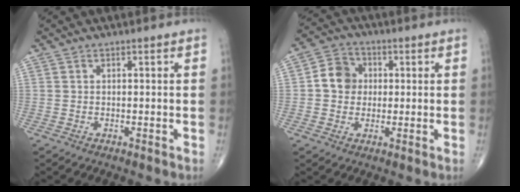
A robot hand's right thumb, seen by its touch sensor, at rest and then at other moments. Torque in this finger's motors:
{"motor_torque": [0.15, 0.41, 0.51, 0.04, 0.03]}